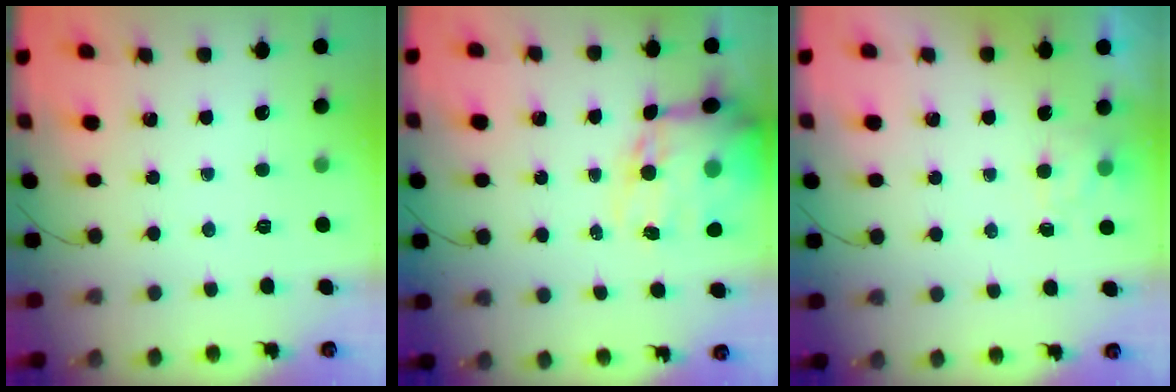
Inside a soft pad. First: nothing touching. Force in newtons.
{"total": 17.4, "press": 16.9, "slide": 4.2}
{"total": 2.0, "press": 1.4, "slide": 1.3}